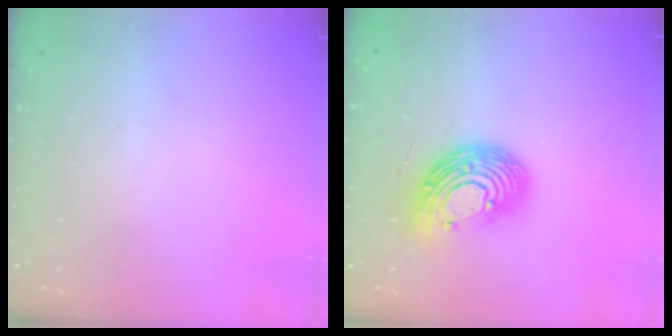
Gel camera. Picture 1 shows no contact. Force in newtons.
{"total": 14.7, "press": 14.7, "slide": 1.0}